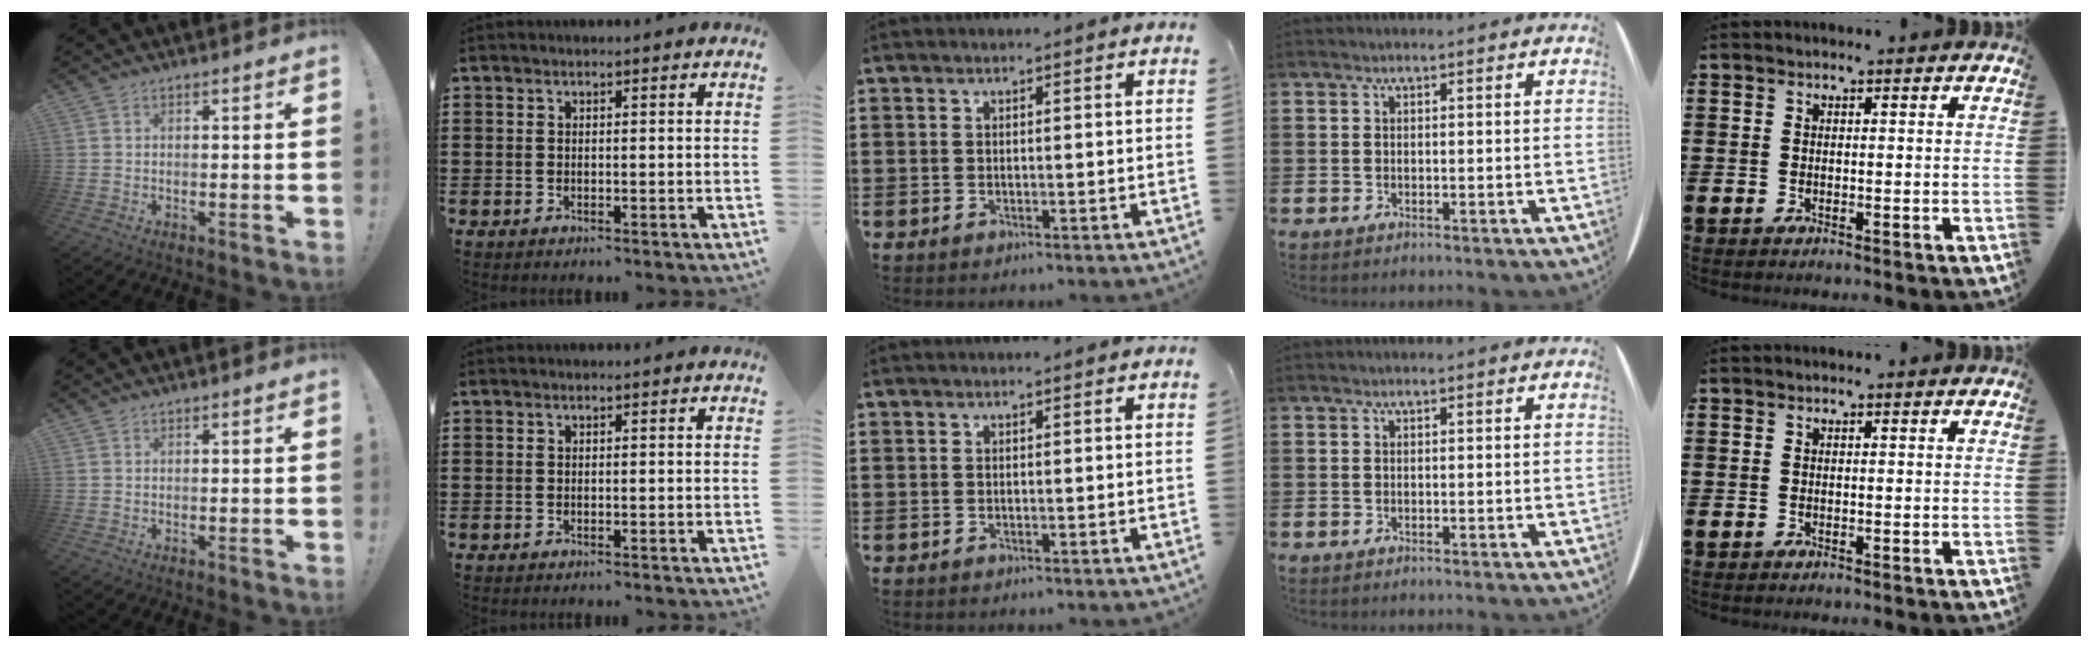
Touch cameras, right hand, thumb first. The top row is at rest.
{}